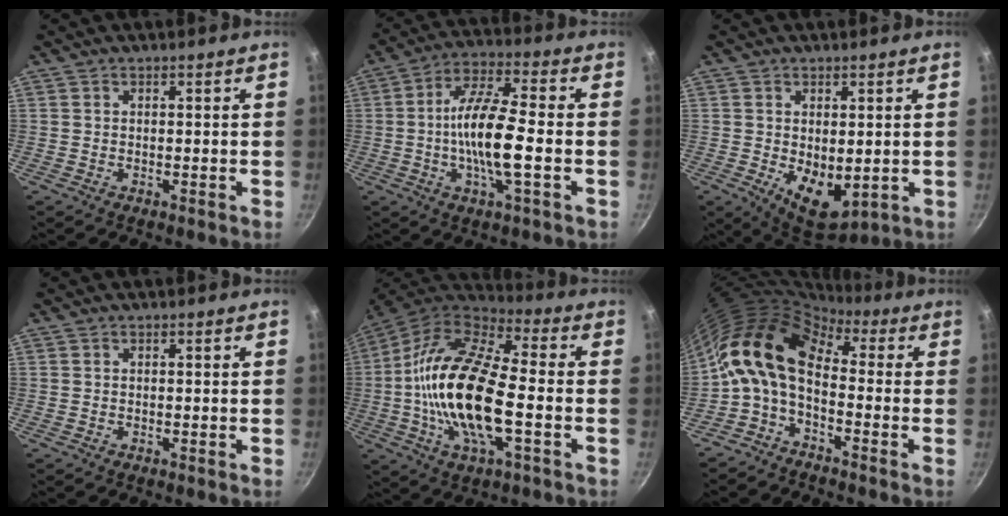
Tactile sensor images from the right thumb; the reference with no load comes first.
{"total": 13.2, "force": [-1.9, 3.3, 12.6], "torque": [-0.235, 0.024, -0.047]}
{"total": 9.4, "force": [-1.1, 6.1, 7.0], "torque": [-0.080, -0.018, 0.003]}
{"total": 0.0}
{"total": 22.1, "force": [-2.8, 8.8, 20.0], "torque": [-0.384, 0.025, -0.072]}
{"total": 13.0, "force": [-0.3, 7.8, 10.4], "torque": [-0.189, 0.031, -0.026]}